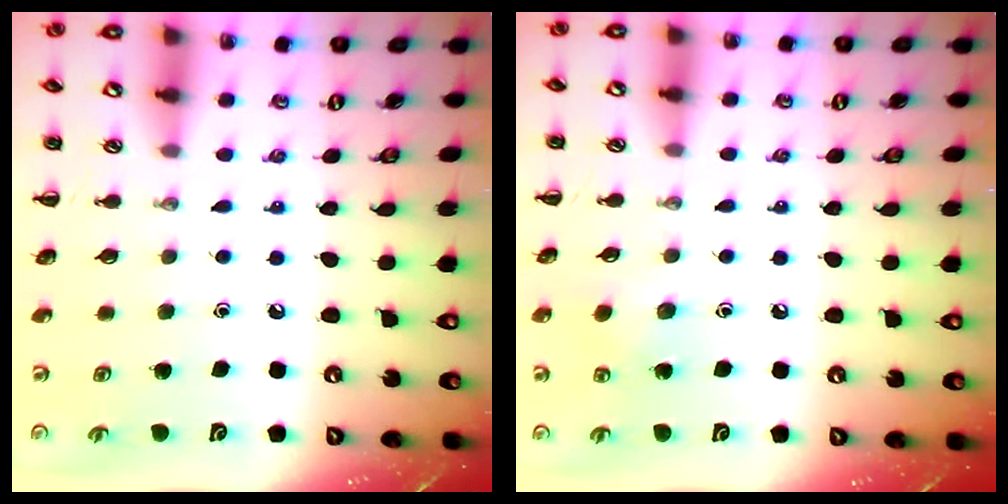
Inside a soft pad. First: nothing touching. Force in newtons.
{"total": 6.7, "press": 6.5, "slide": 1.5}